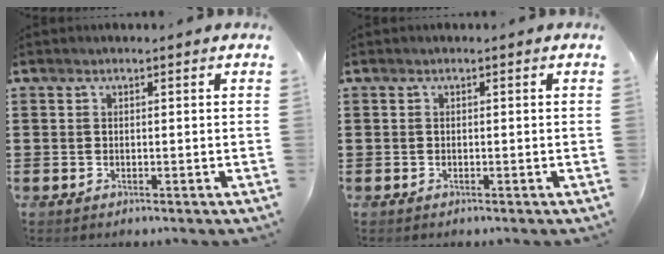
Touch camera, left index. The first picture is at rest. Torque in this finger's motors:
{"motor_torque": [0.00, 0.00, 0.00, 0.00]}